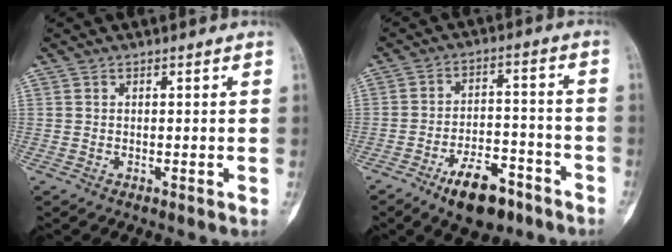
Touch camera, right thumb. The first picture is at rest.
{"total": 11.2, "force": [-7.2, 5.0, 6.9], "torque": [-0.096, 0.050, -0.114]}